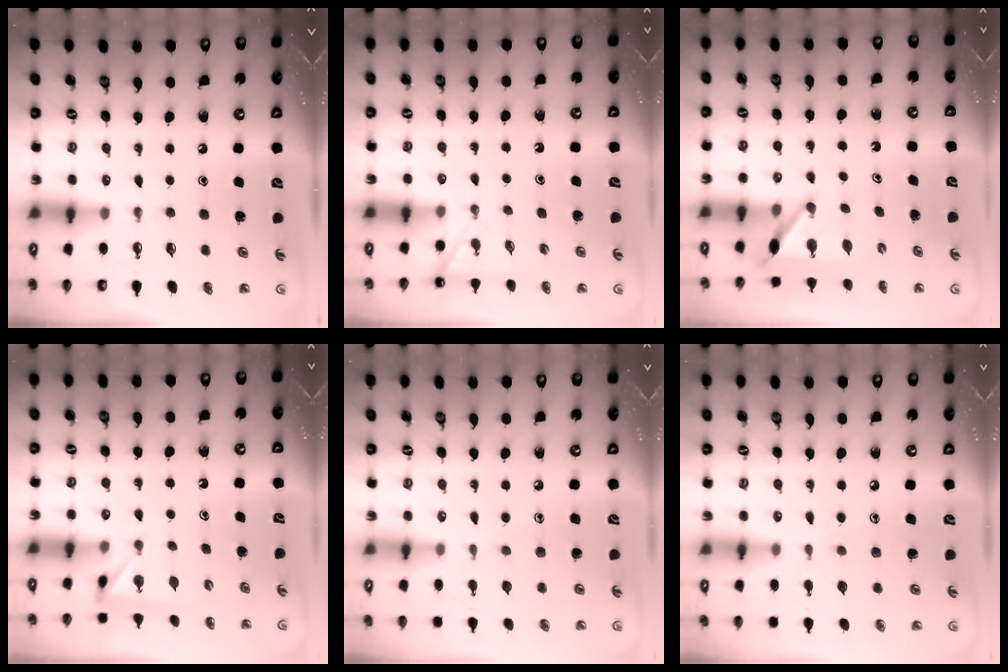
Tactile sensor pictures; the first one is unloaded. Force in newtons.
{"total": 2.3, "press": 2.3, "slide": 0.2}
{"total": 6.0, "press": 6.0, "slide": 0.5}
{"total": 2.8, "press": 2.8, "slide": 0.5}
{"total": 7.3, "press": 7.2, "slide": 0.7}
{"total": 6.8, "press": 6.8, "slide": 0.7}